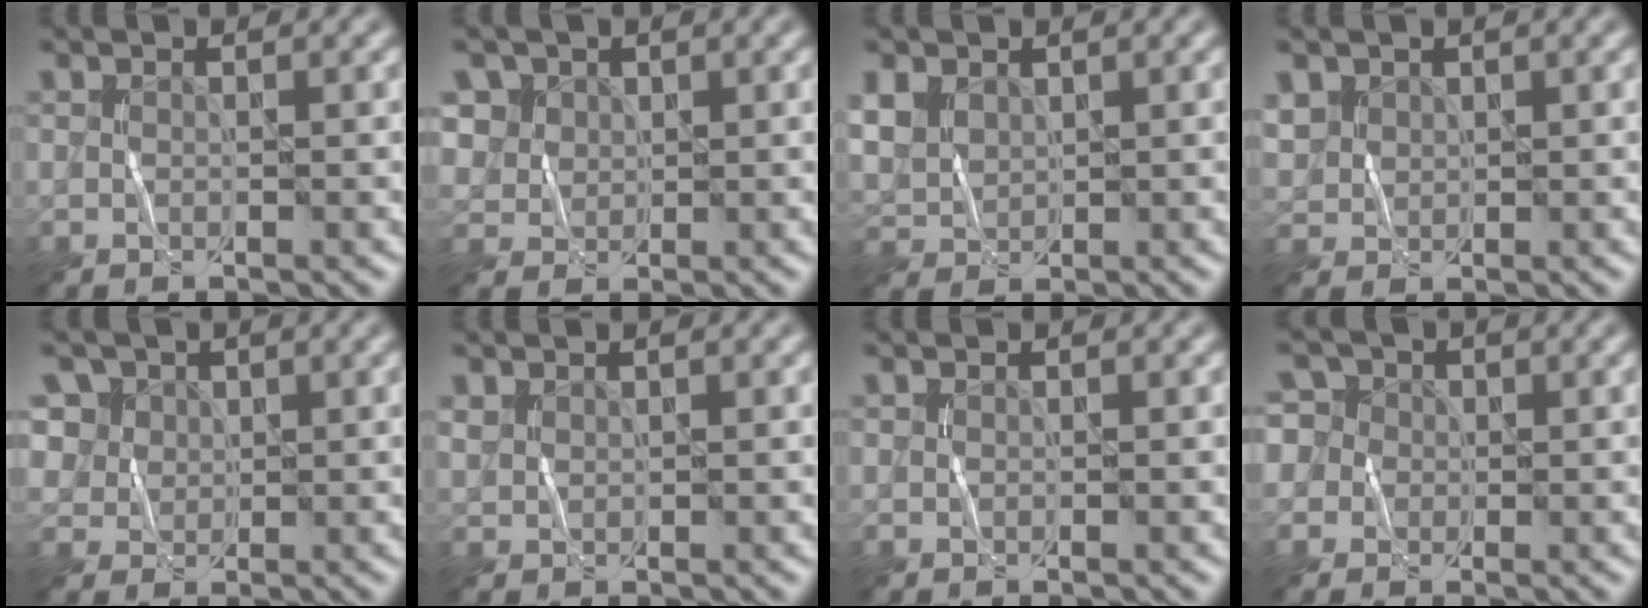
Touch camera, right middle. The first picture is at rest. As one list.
[{"total": 4.3, "force": [2.3, 3.4, 1.2], "torque": [-0.046, -0.002, 0.052]}, {"total": 3.6, "force": [1.6, 2.7, 1.8], "torque": [-0.056, 0.001, 0.036]}, {"total": 1.9, "force": [0.9, 1.6, 0.5], "torque": [-0.021, 0.001, 0.025]}, {"total": 6.0, "force": [3.1, 4.7, 2.1], "torque": [-0.055, 0.006, 0.054]}, {"total": 0.9, "force": [0.7, 0.6, 0.1], "torque": [-0.006, 0.000, 0.019]}, {"total": 0.0}, {"total": 6.4, "force": [2.4, 5.4, 2.5], "torque": [-0.046, 0.036, 0.006]}]